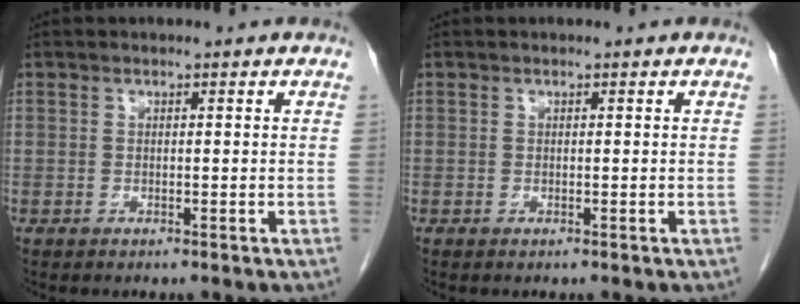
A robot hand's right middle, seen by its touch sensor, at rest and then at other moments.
{"total": 0.0}